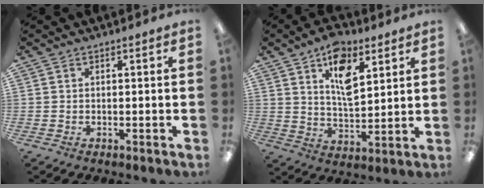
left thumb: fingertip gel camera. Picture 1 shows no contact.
{"total": 11.8, "force": [6.7, 5.7, 7.8], "torque": [-0.118, -0.028, 0.116]}